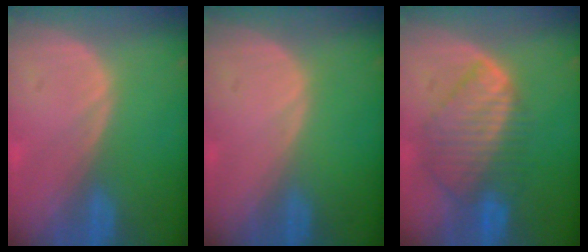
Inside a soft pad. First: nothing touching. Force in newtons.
{"total": 0.0}
{"total": 8.7, "press": 7.7, "slide": 4.1}